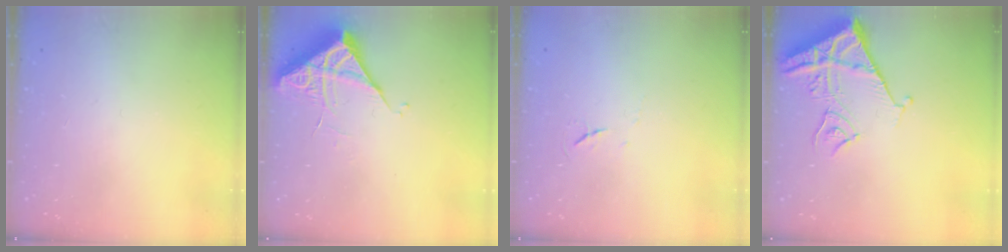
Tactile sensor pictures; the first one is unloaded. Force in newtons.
{"total": 5.8, "press": 5.8, "slide": 0.2}
{"total": 3.8, "press": 3.7, "slide": 0.6}
{"total": 10.5, "press": 10.5, "slide": 1.2}